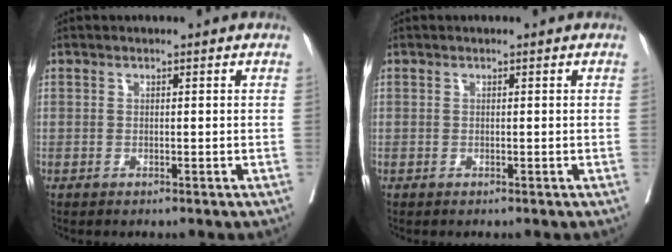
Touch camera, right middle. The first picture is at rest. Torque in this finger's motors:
{"motor_torque": [0.00, 0.00, -0.08, -0.04]}